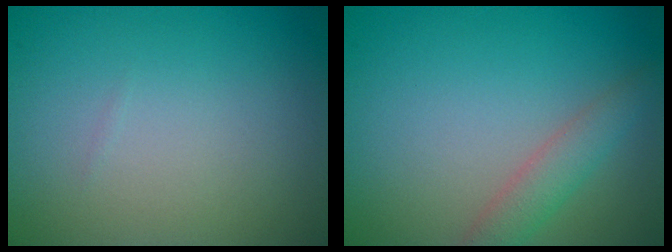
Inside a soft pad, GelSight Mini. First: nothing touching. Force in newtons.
{"total": 2.4, "press": 2.4, "slide": 0.1}